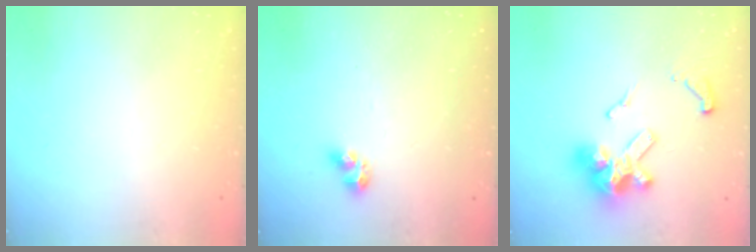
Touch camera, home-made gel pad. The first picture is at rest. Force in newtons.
{"total": 5.0, "press": 5.0, "slide": 0.1}
{"total": 14.9, "press": 14.8, "slide": 1.8}